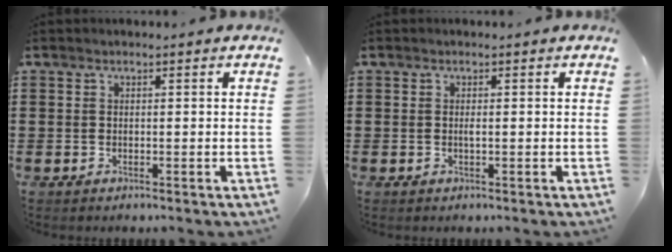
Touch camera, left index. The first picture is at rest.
{"total": 0.7, "force": [0.0, 0.1, 0.7], "torque": [-0.015, -0.005, 0.001]}